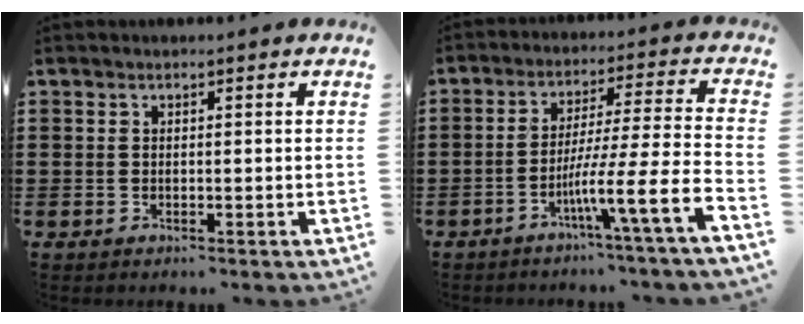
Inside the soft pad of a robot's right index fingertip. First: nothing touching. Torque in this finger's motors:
{"motor_torque": [2.14, 0.00, 0.32, 0.21]}